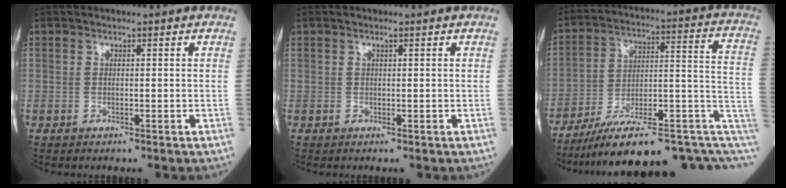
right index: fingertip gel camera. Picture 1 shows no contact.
{"total": 0.0}
{"total": 22.6, "force": [-11.7, 6.1, 18.3], "torque": [-0.200, 0.062, -0.168]}